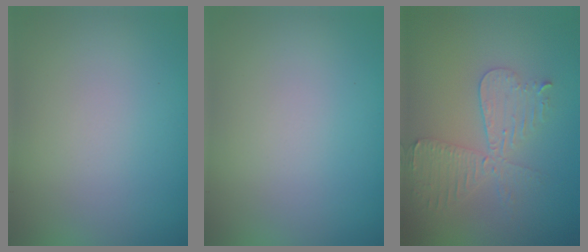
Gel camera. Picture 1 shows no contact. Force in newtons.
{"total": 0.0}
{"total": 4.4, "press": 3.8, "slide": 2.1}